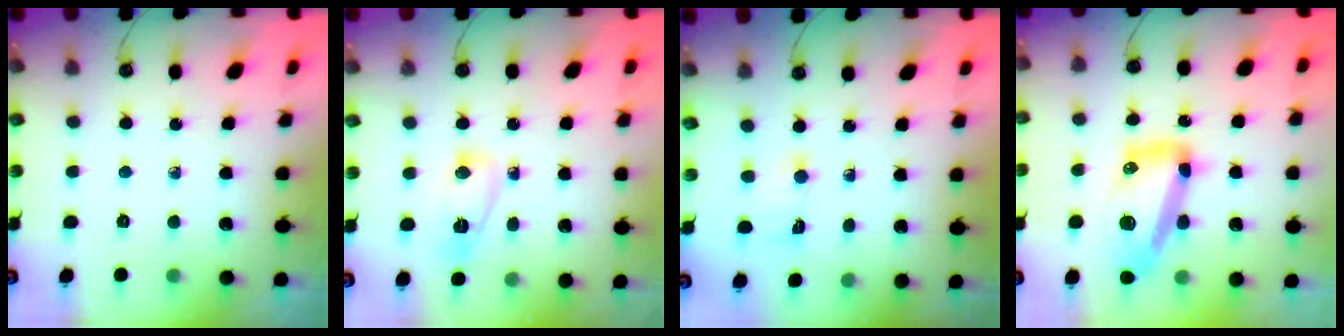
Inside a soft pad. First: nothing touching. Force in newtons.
{"total": 6.6, "press": 6.5, "slide": 1.0}
{"total": 1.5, "press": 1.4, "slide": 0.6}
{"total": 15.1, "press": 15.1, "slide": 1.2}